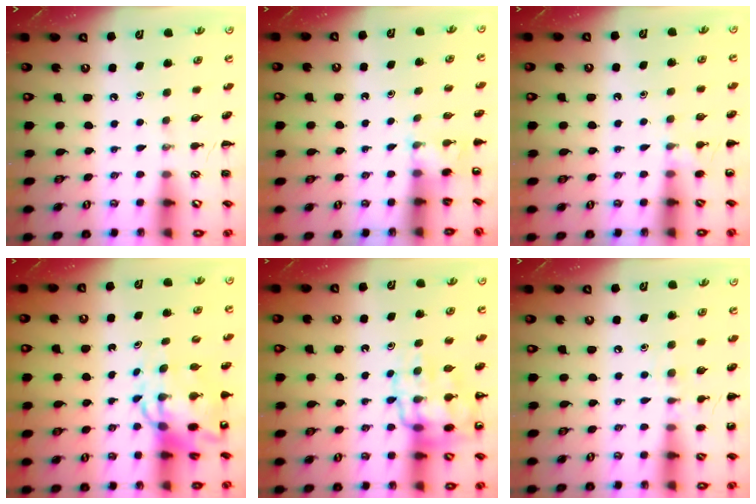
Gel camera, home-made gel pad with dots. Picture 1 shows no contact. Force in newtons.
{"total": 3.1, "press": 3.0, "slide": 1.0}
{"total": 5.3, "press": 5.0, "slide": 1.7}
{"total": 10.0, "press": 9.6, "slide": 2.6}
{"total": 13.6, "press": 13.5, "slide": 1.8}
{"total": 7.2, "press": 7.0, "slide": 1.7}